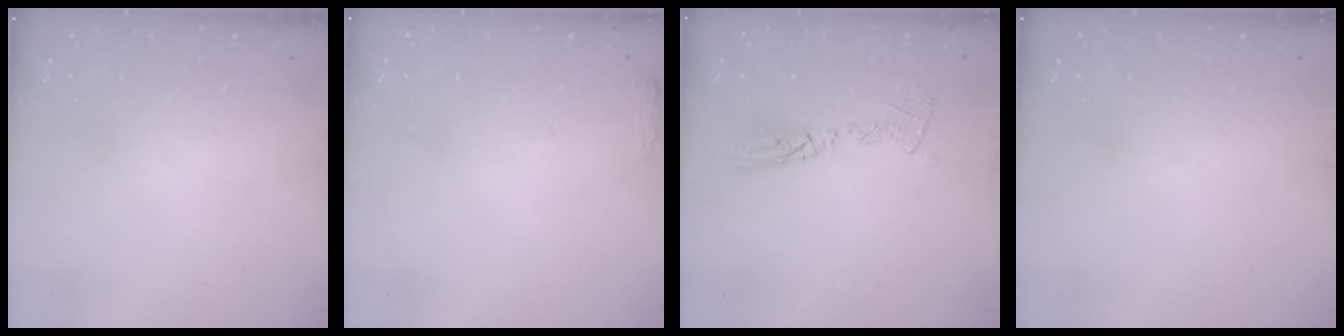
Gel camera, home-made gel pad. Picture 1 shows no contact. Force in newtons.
{"total": 2.7, "press": 2.6, "slide": 0.5}
{"total": 9.7, "press": 9.6, "slide": 0.9}
{"total": 0.0}